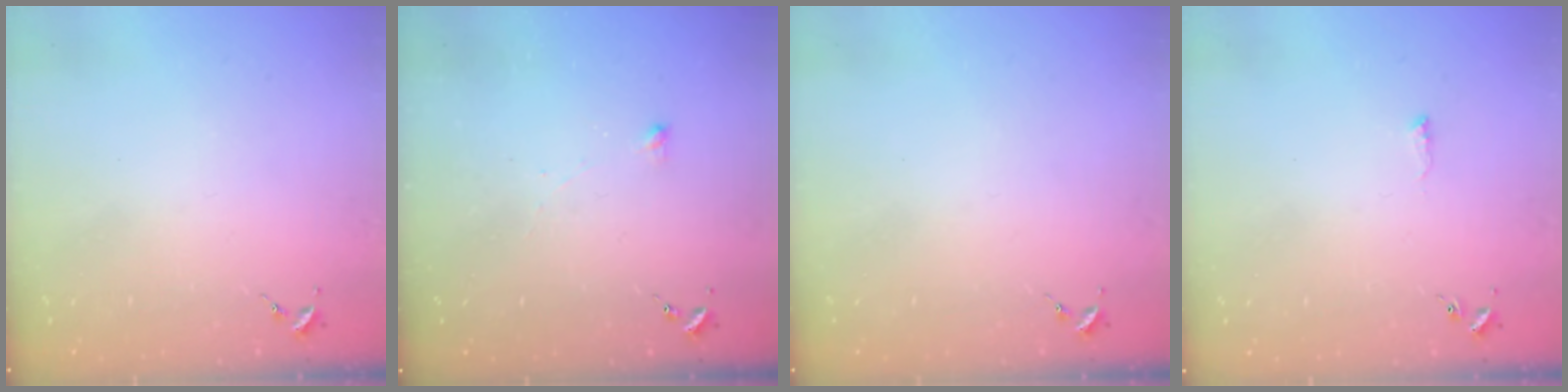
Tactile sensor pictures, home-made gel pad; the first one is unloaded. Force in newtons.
{"total": 2.6, "press": 2.6, "slide": 0.1}
{"total": 0.0}
{"total": 3.8, "press": 3.7, "slide": 0.4}